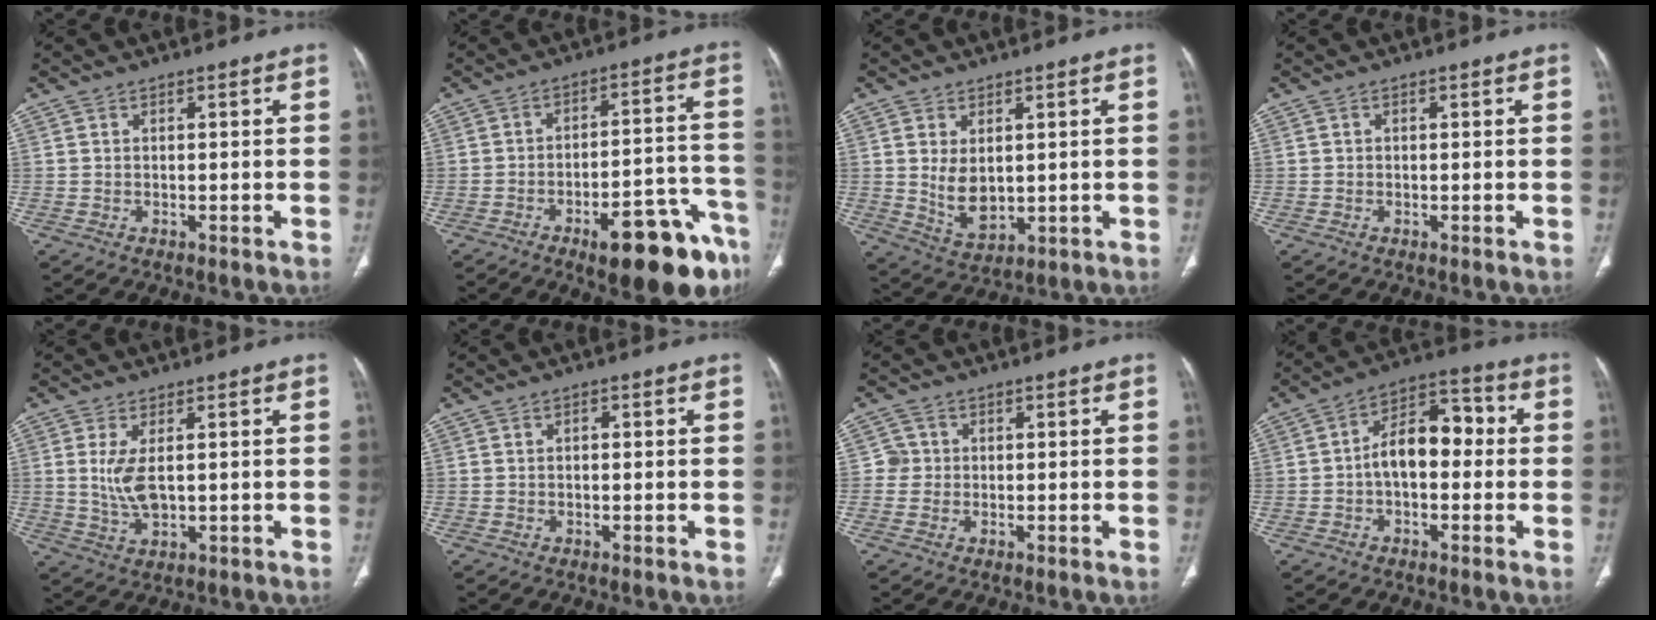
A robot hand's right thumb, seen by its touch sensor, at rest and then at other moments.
{"total": 17.6, "force": [-10.8, 4.9, 13.0], "torque": [-0.112, 0.079, -0.147]}
{"total": 6.3, "force": [0.9, 3.9, 4.8], "torque": [-0.075, -0.015, 0.036]}
{"total": 0.0}
{"total": 7.6, "force": [1.1, 3.5, 6.6], "torque": [-0.140, -0.014, 0.032]}
{"total": 0.8, "force": [0.1, 0.5, 0.7], "torque": [-0.011, 0.002, 0.000]}
{"total": 2.3, "force": [-0.1, 2.3, 0.2], "torque": [0.014, 0.008, -0.007]}
{"total": 10.7, "force": [-0.5, 6.5, 8.5], "torque": [-0.113, 0.040, -0.018]}